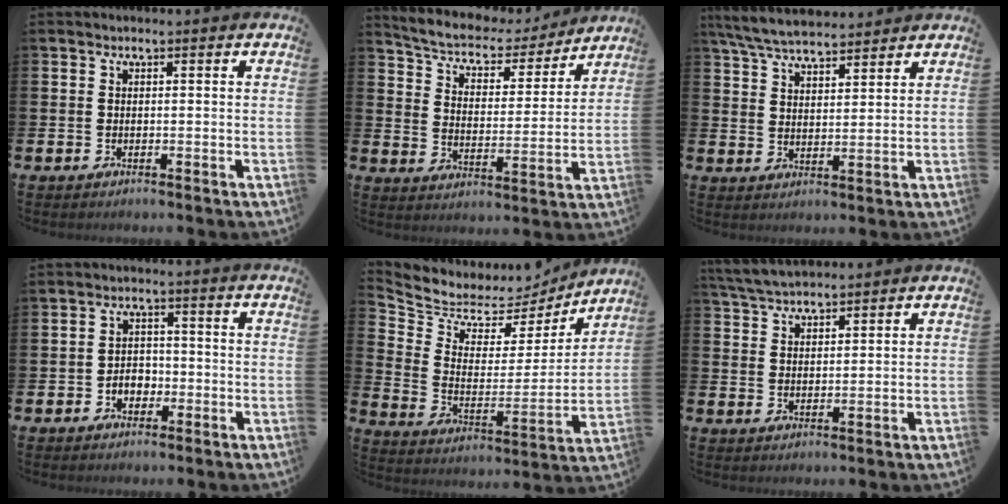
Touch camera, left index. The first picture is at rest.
{"total": 6.2, "force": [5.8, 1.6, 1.5], "torque": [-0.059, -0.047, 0.095]}
{"total": 6.3, "force": [6.0, 1.0, 1.6], "torque": [-0.053, -0.022, 0.109]}
{"total": 2.9, "force": [-1.4, 2.2, 1.2], "torque": [-0.019, 0.002, -0.032]}
{"total": 6.0, "force": [5.5, 2.4, -0.1], "torque": [-0.046, -0.052, 0.092]}
{"total": 4.3, "force": [4.2, 0.6, 0.6], "torque": [-0.029, -0.012, 0.078]}